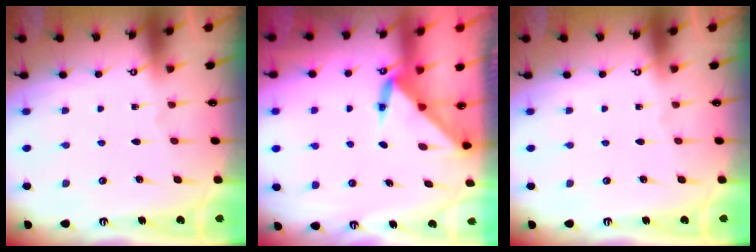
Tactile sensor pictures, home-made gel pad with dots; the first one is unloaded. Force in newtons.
{"total": 3.5, "press": 3.5, "slide": 0.2}
{"total": 0.0}